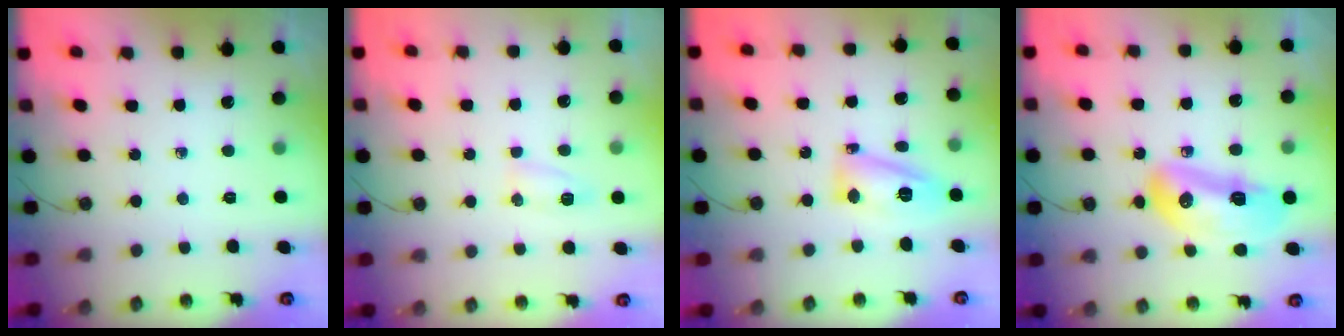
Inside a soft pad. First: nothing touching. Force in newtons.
{"total": 11.5, "press": 6.0, "slide": 9.8}
{"total": 12.4, "press": 12.3, "slide": 1.2}
{"total": 14.5, "press": 14.4, "slide": 1.7}